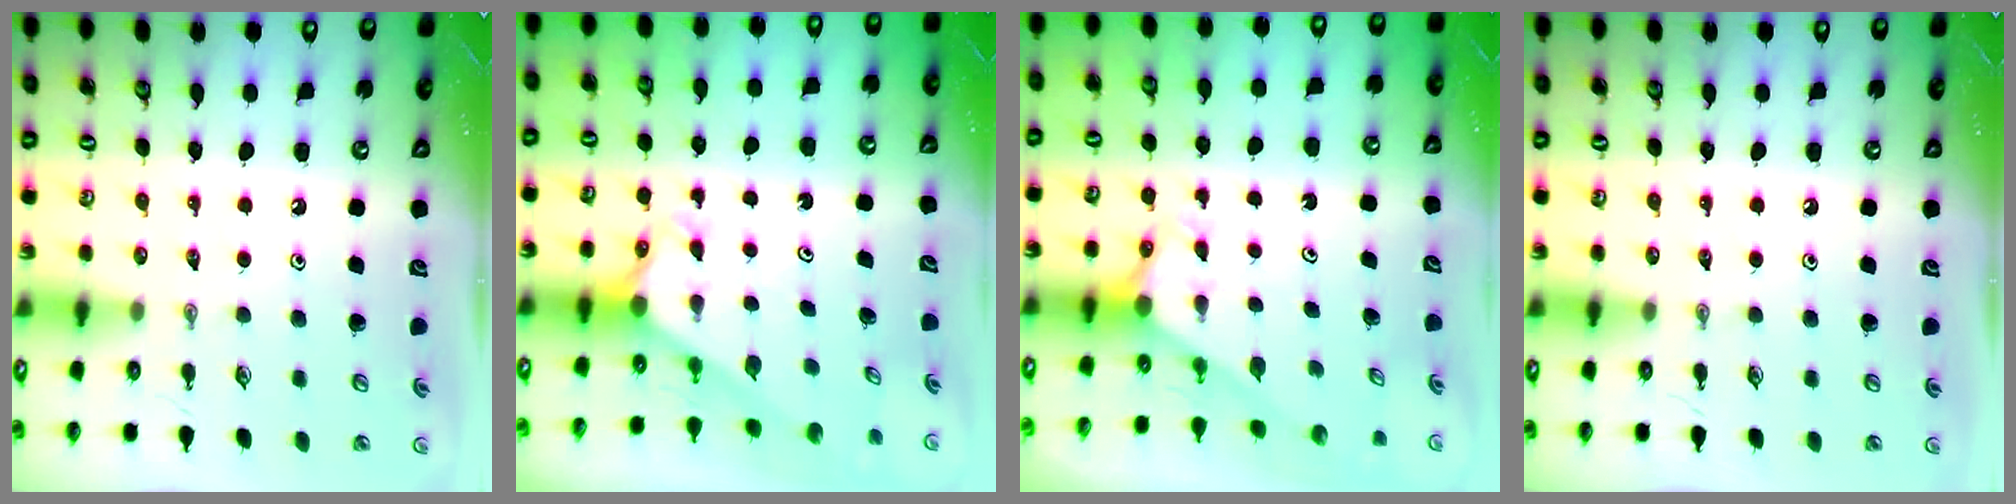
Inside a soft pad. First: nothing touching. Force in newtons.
{"total": 2.7, "press": 2.7, "slide": 0.1}
{"total": 2.8, "press": 2.8, "slide": 0.0}
{"total": 0.0}